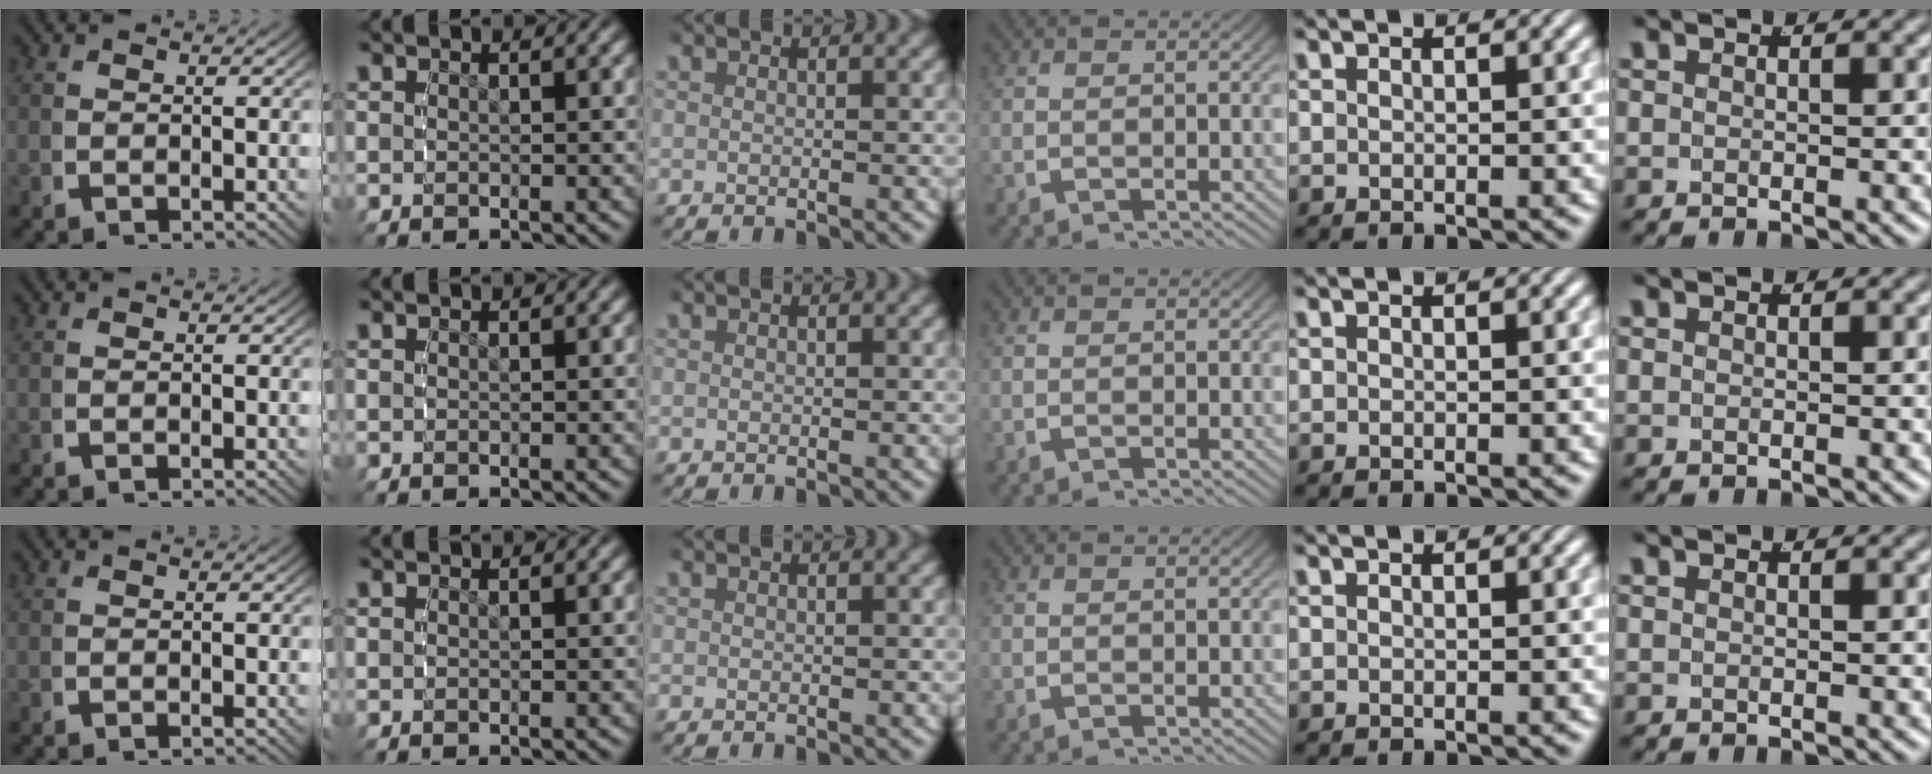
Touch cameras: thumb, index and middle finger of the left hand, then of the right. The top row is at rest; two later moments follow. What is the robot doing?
{"motion": "reach", "object": "napkin"}